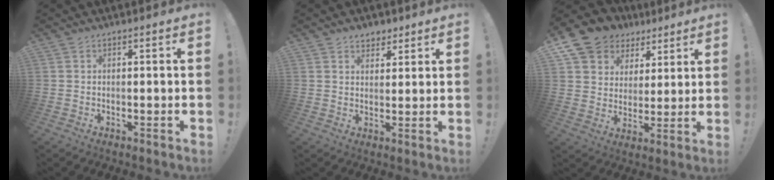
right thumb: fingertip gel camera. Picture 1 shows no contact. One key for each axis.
{"total": 4.3, "fx": 3.1, "fy": 2.9, "fz": 0.8, "tx": 0.001, "ty": -0.018, "tz": 0.056}
{"total": 11.3, "fx": 7.1, "fy": 8.2, "fz": 3.0, "tx": -0.058, "ty": -0.050, "tz": 0.142}